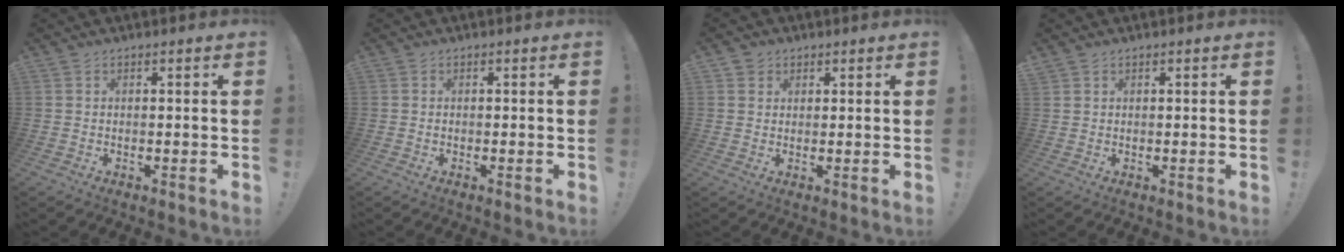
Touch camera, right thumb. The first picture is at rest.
{"total": 0.0}
{"total": 2.3, "force": [1.2, 2.0, 0.2], "torque": [0.004, -0.004, 0.019]}
{"total": 0.5, "force": [0.5, 0.1, 0.3], "torque": [-0.009, 0.001, 0.010]}